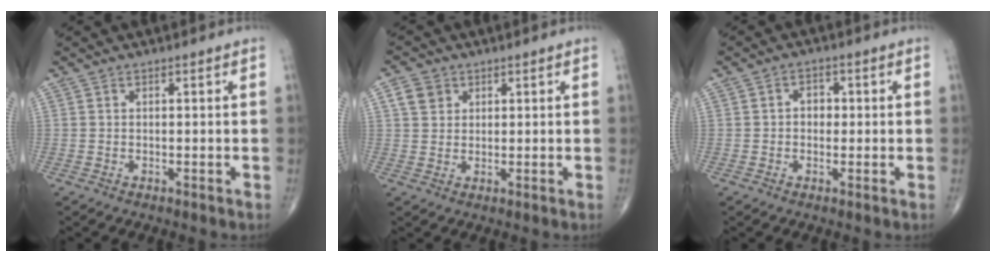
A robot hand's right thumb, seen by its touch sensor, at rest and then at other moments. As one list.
[{"total": 4.0, "force": [1.7, 3.3, 1.5], "torque": [-0.015, -0.002, 0.030]}, {"total": 3.0, "force": [0.1, 2.3, 1.8], "torque": [-0.011, 0.009, -0.004]}]